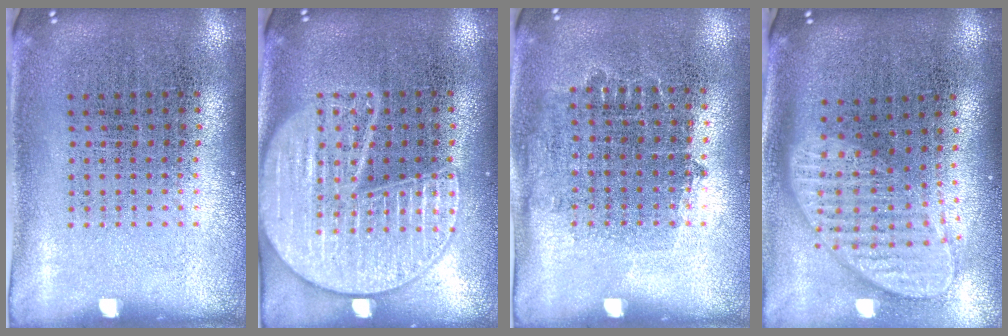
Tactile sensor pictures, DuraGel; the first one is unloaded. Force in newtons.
{"total": 2.7, "press": 2.7, "slide": 0.2}
{"total": 0.7, "press": 0.7, "slide": 0.3}
{"total": 2.0, "press": 1.6, "slide": 1.2}